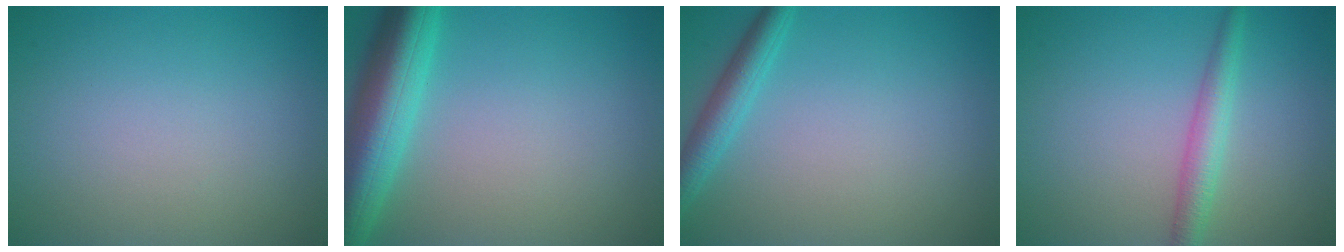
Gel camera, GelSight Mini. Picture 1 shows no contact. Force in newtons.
{"total": 7.9, "press": 7.9, "slide": 0.4}
{"total": 2.7, "press": 2.7, "slide": 0.1}
{"total": 2.7, "press": 2.7, "slide": 0.1}